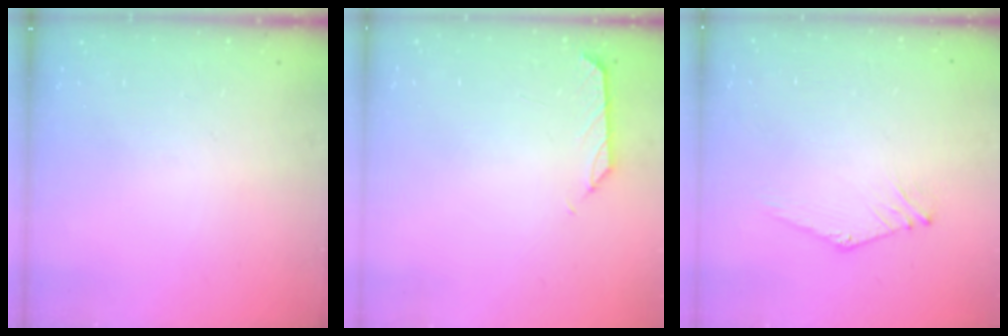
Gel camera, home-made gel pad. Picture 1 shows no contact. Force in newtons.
{"total": 0.0}
{"total": 0.0}